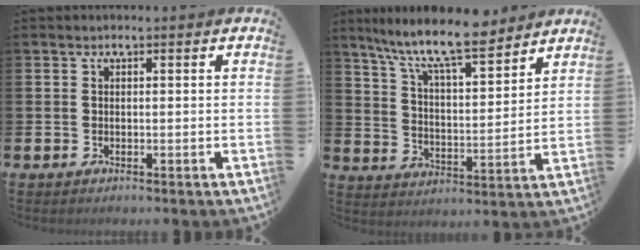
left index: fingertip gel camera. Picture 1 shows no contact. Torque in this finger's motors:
{"motor_torque": [0.95, -1.19, 1.00, 0.21]}